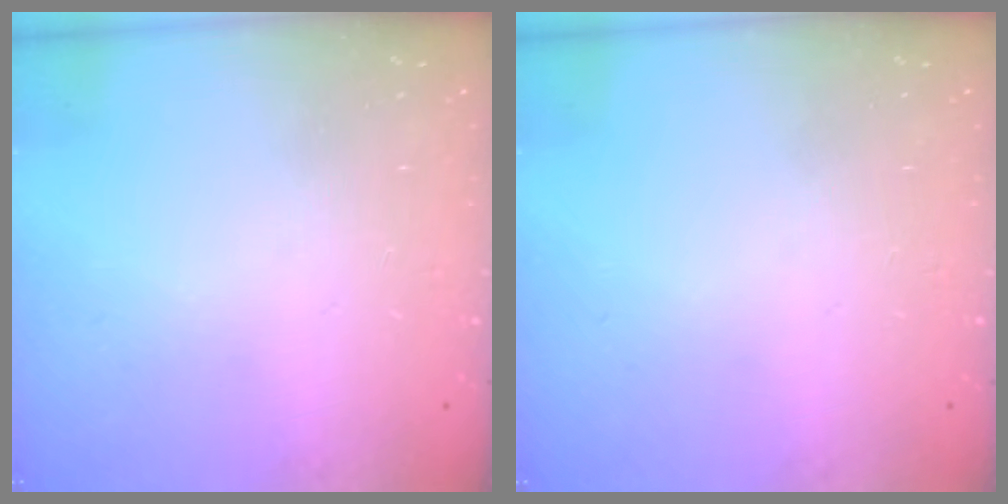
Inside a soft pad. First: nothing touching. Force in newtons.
{"total": 0.0}